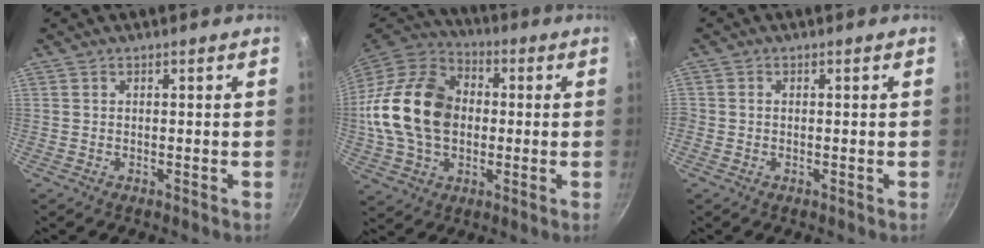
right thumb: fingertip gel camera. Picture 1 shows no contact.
{"total": 21.2, "force": [0.2, 15.3, 14.6], "torque": [-0.257, 0.030, -0.002]}
{"total": 0.6, "force": [-0.1, 0.5, 0.2], "torque": [-0.004, 0.002, -0.003]}